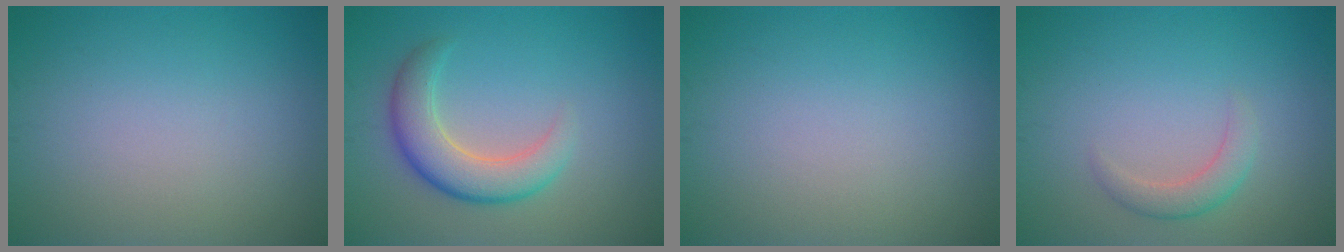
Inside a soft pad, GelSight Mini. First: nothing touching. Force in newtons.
{"total": 4.8, "press": 4.8, "slide": 0.2}
{"total": 0.0}
{"total": 2.0, "press": 1.9, "slide": 0.2}